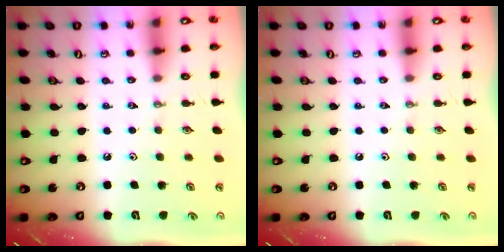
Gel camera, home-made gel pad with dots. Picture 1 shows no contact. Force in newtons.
{"total": 0.0}